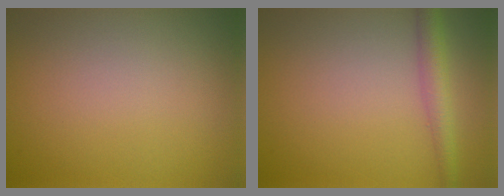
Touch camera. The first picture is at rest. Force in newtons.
{"total": 2.8, "press": 2.8, "slide": 0.1}